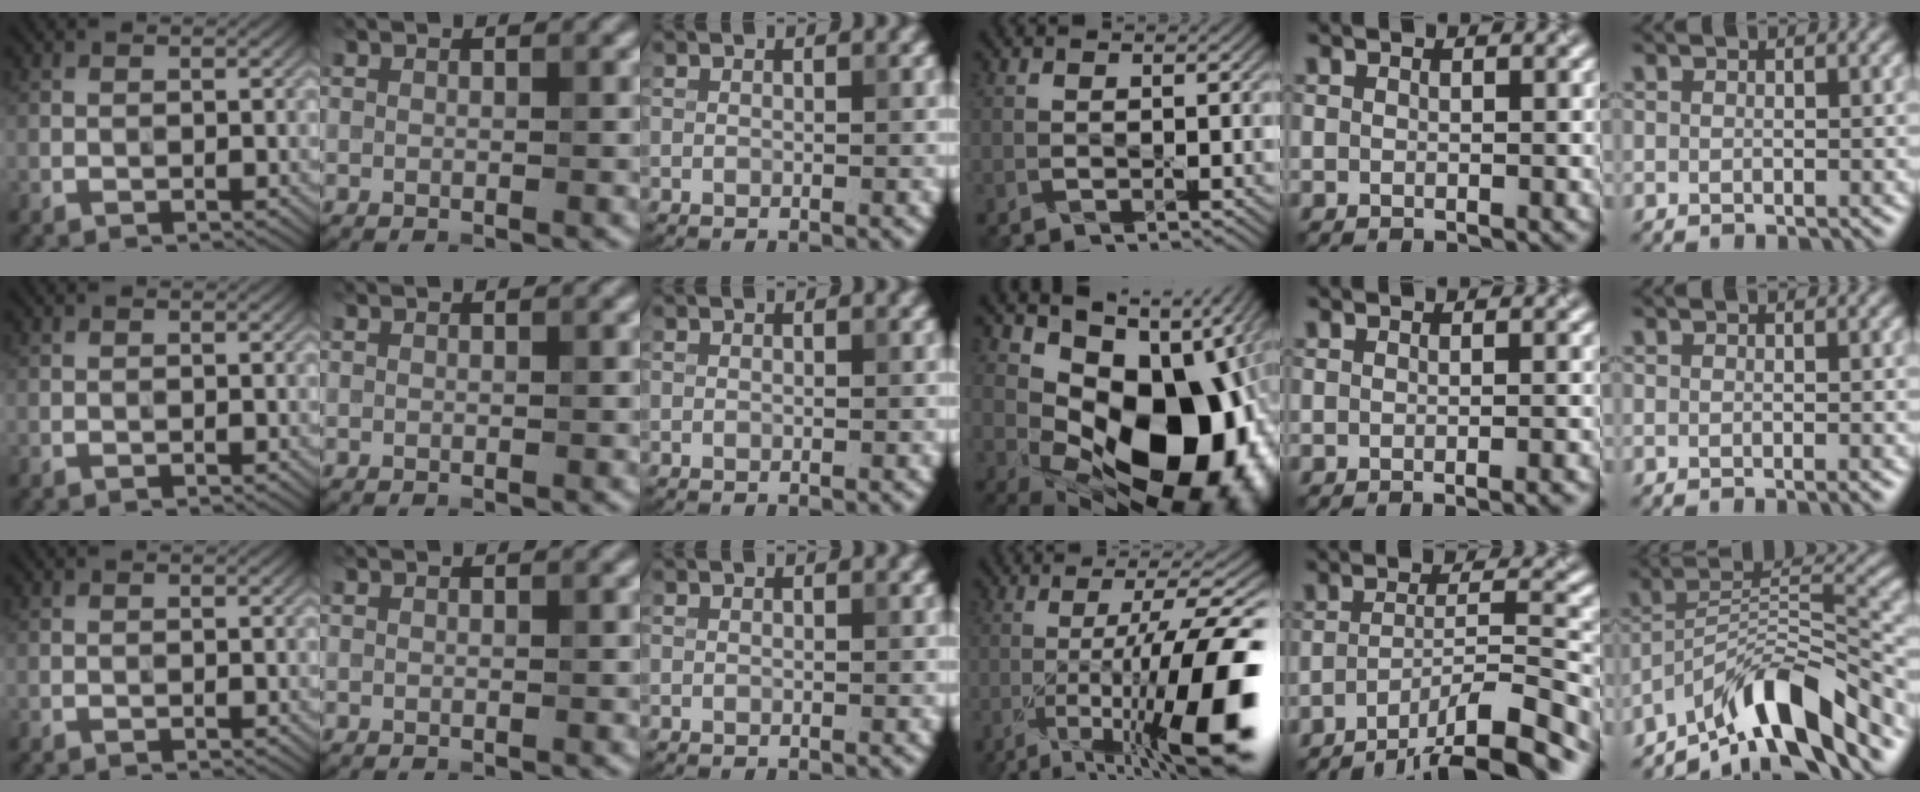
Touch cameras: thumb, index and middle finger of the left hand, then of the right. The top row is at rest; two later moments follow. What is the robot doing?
{"motion": "press", "object": "grip strengthener"}